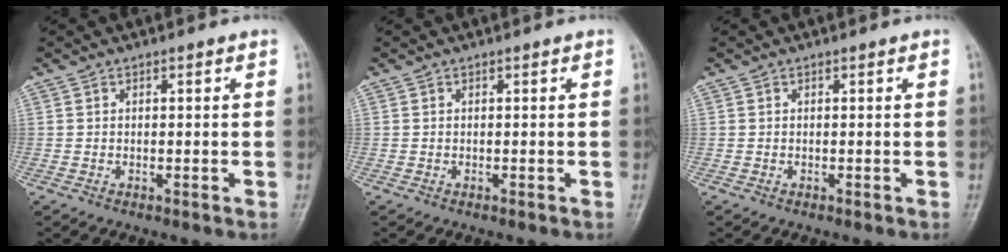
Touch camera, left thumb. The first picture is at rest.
{"total": 0.0}
{"total": 0.0}